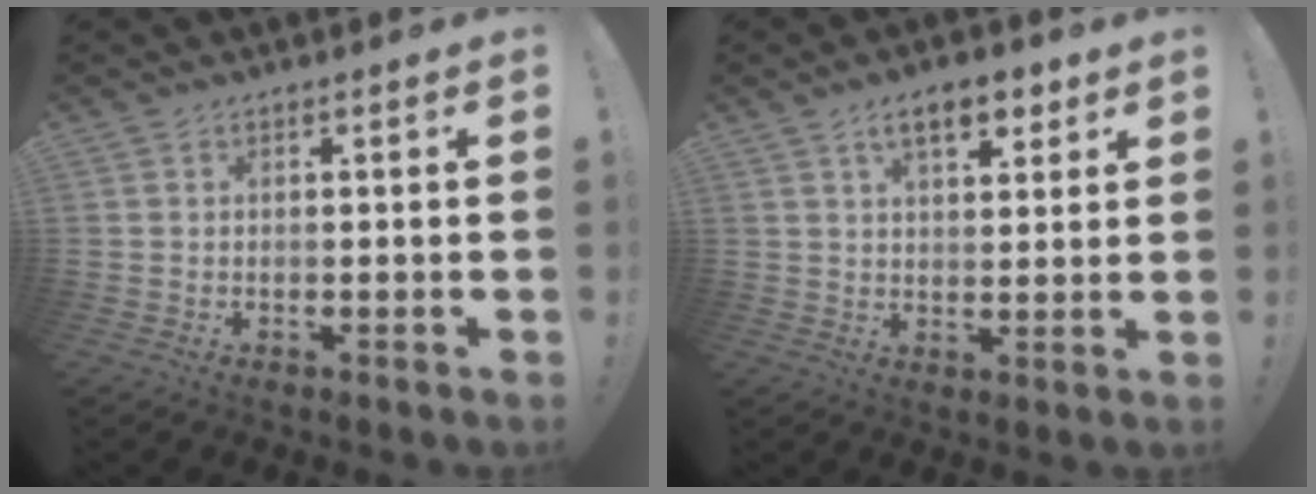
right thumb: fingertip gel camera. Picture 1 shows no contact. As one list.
[{"total": 8.7, "force": [4.8, 4.0, 6.1], "torque": [-0.085, -0.009, 0.082]}]